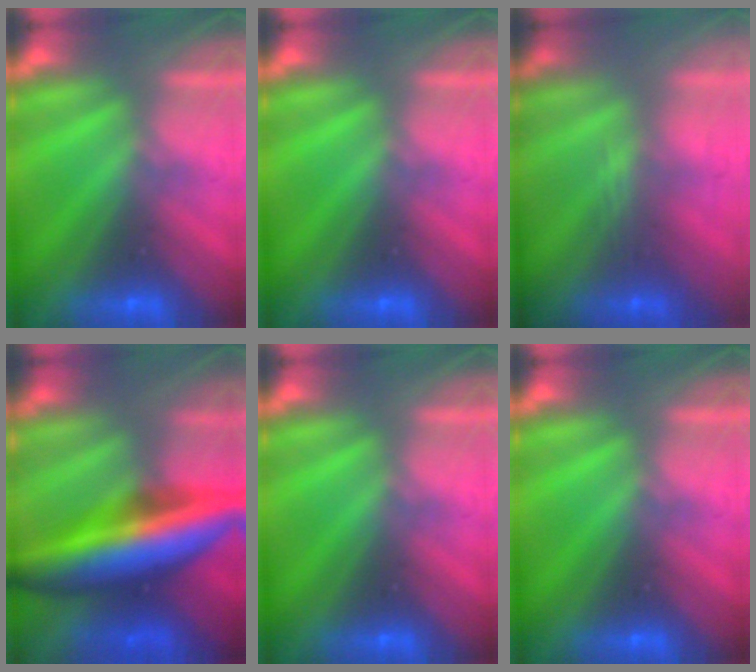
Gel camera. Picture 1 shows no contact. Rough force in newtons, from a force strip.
{"total": 0.0}
{"total": 2.7}
{"total": 9.7}
{"total": 0.0}
{"total": 0.0}